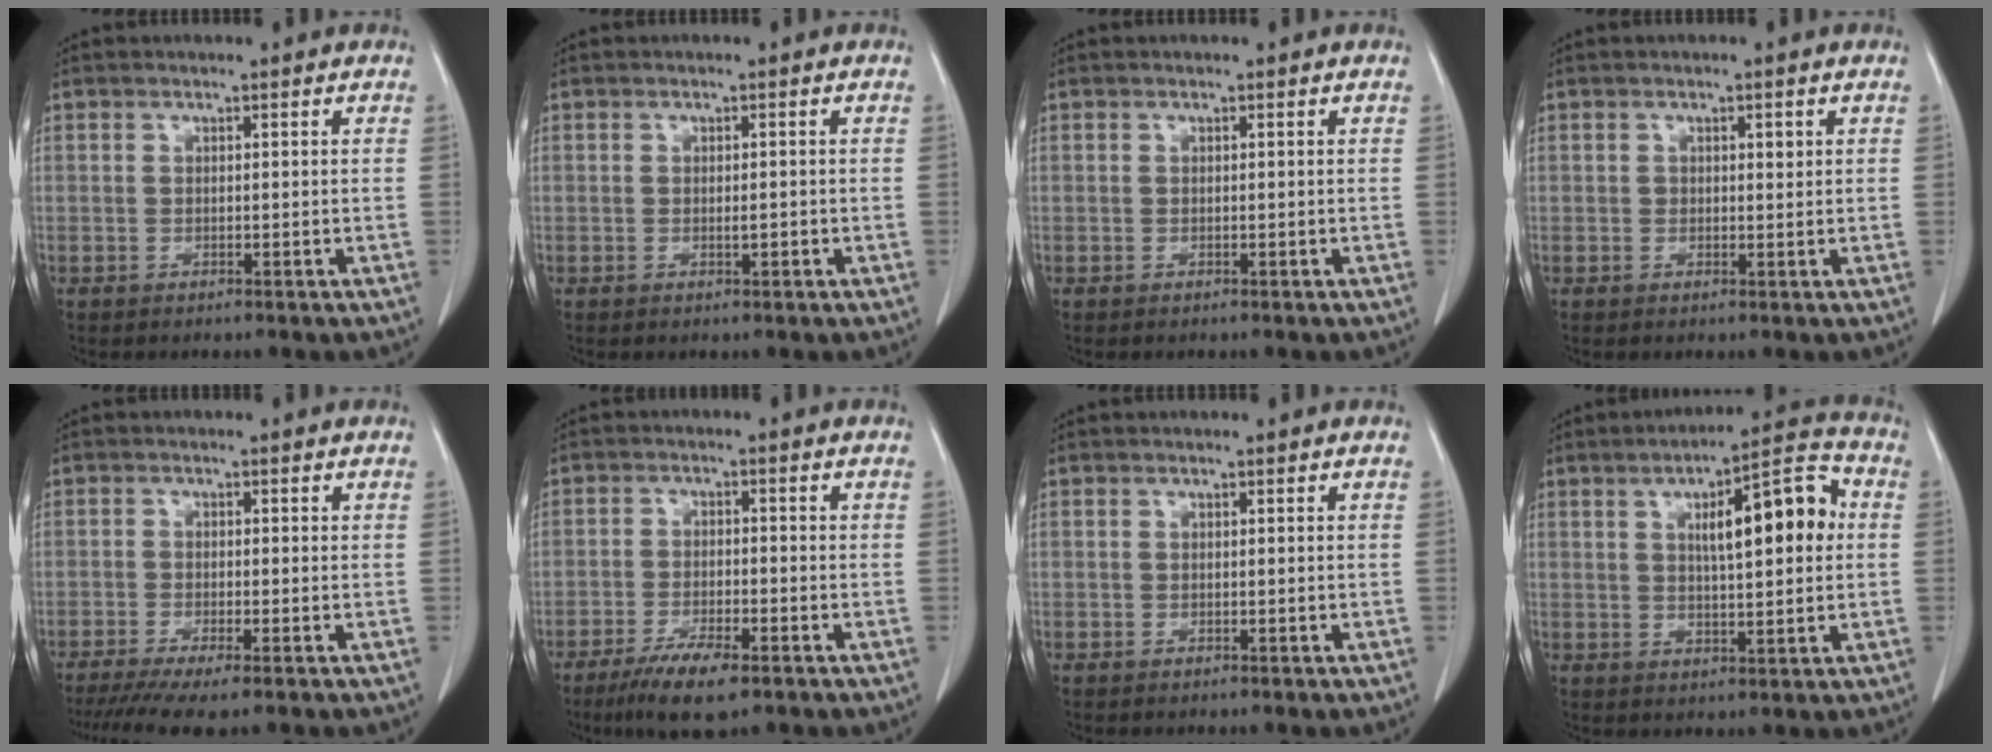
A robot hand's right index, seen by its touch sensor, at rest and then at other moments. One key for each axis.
{"total": 1.0, "fx": -0.3, "fy": 0.3, "fz": 0.9, "tx": -0.018, "ty": 0.000, "tz": -0.005}
{"total": 0.0}
{"total": 1.2, "fx": 0.3, "fy": 0.7, "fz": 0.9, "tx": -0.011, "ty": 0.000, "tz": 0.004}
{"total": 6.3, "fx": -4.5, "fy": 0.5, "fz": 4.4, "tx": -0.070, "ty": -0.013, "tz": -0.076}
{"total": 7.0, "fx": -4.6, "fy": 1.4, "fz": 5.2, "tx": -0.096, "ty": -0.013, "tz": -0.076}
{"total": 0.0}
{"total": 11.8, "fx": 2.4, "fy": 2.8, "fz": 11.2, "tx": -0.163, "ty": 0.029, "tz": 0.034}